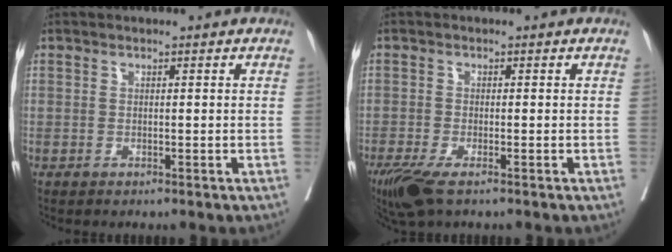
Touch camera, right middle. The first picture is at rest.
{"total": 5.0, "force": [-3.3, 1.2, 3.6], "torque": [-0.070, -0.014, -0.060]}